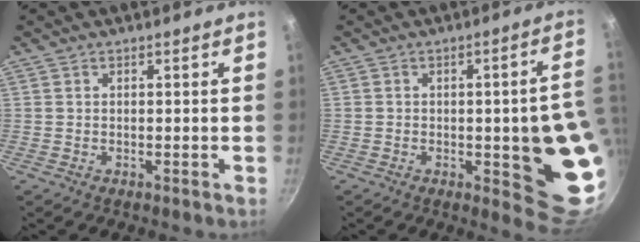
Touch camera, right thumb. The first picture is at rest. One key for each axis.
{"total": 15.5, "fx": -2.1, "fy": 4.6, "fz": 14.7, "tx": -0.120, "ty": 0.009, "tz": -0.026}